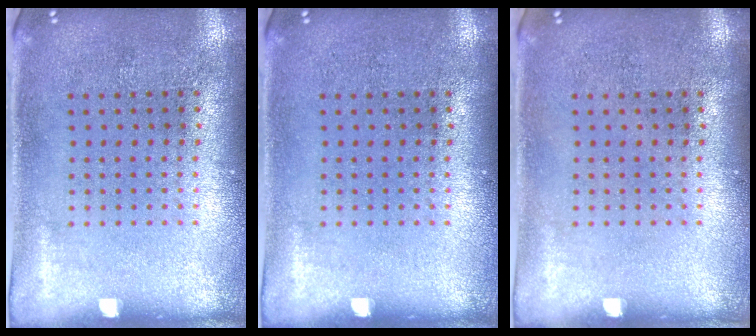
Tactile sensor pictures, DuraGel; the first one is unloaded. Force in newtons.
{"total": 0.0}
{"total": 0.0}